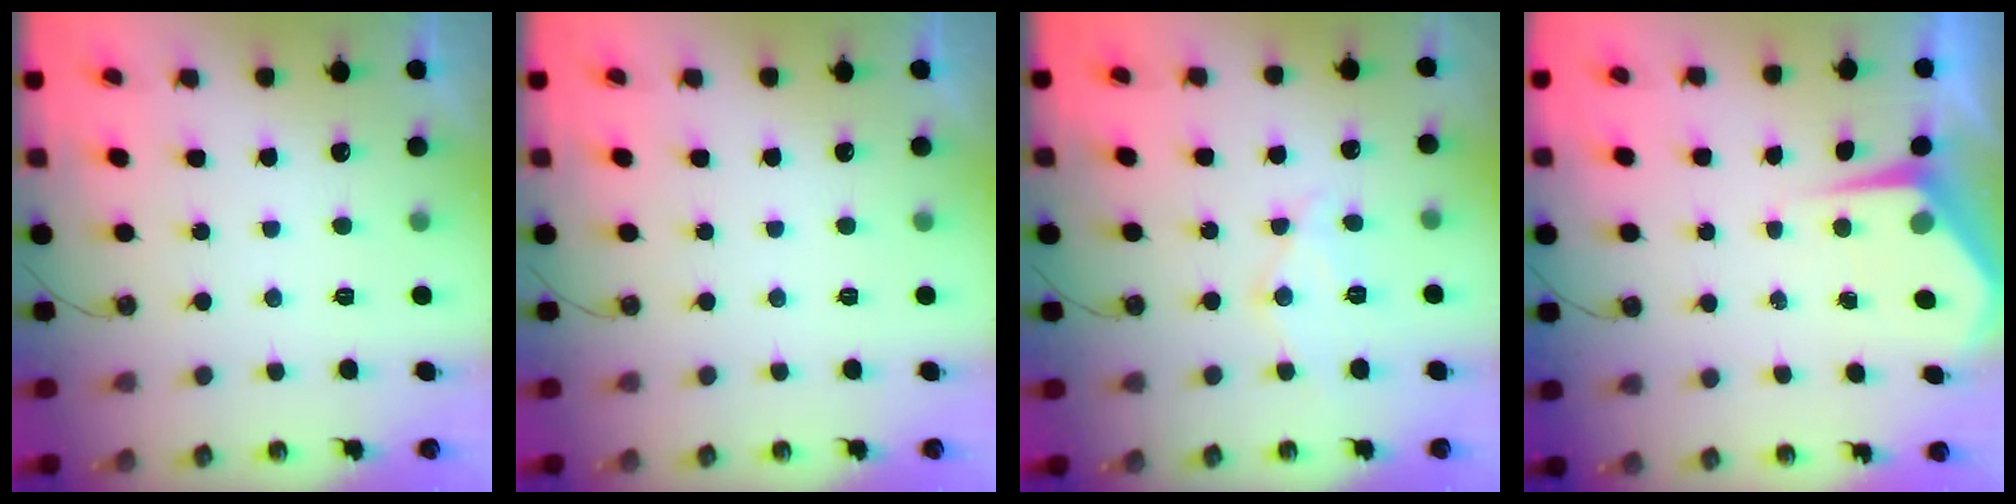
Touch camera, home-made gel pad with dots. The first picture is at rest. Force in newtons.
{"total": 0.0}
{"total": 11.3, "press": 11.3, "slide": 1.1}
{"total": 4.4, "press": 4.3, "slide": 0.5}